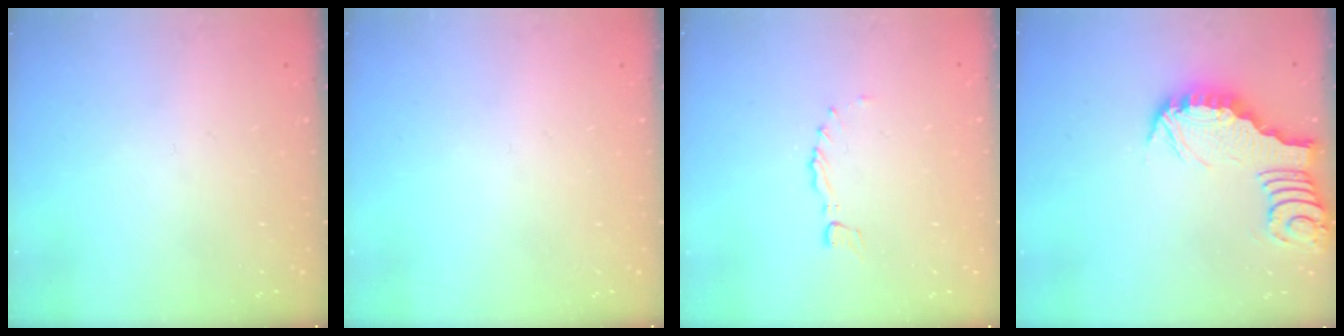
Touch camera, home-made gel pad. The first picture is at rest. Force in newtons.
{"total": 0.0}
{"total": 0.0}
{"total": 3.1, "press": 3.1, "slide": 0.4}